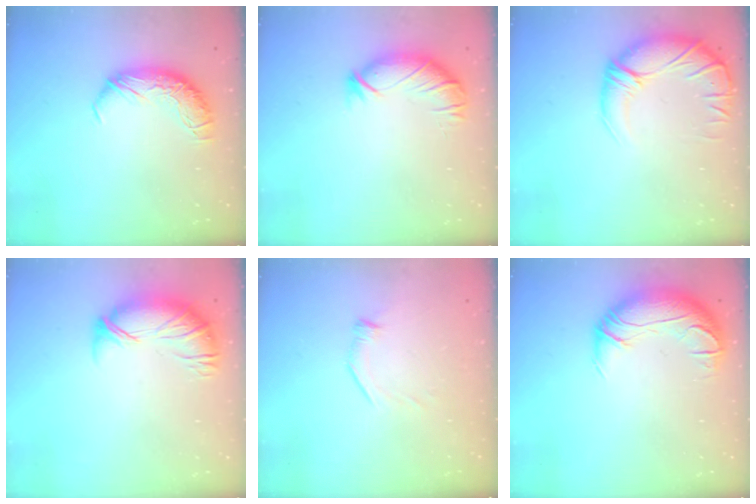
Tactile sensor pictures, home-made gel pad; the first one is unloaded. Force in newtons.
{"total": 2.9, "press": 2.8, "slide": 0.8}
{"total": 3.1, "press": 0.4, "slide": 3.1}
{"total": 4.2, "press": 3.7, "slide": 1.9}
{"total": 5.8, "press": 5.7, "slide": 1.1}
{"total": 2.9, "press": 0.9, "slide": 2.8}